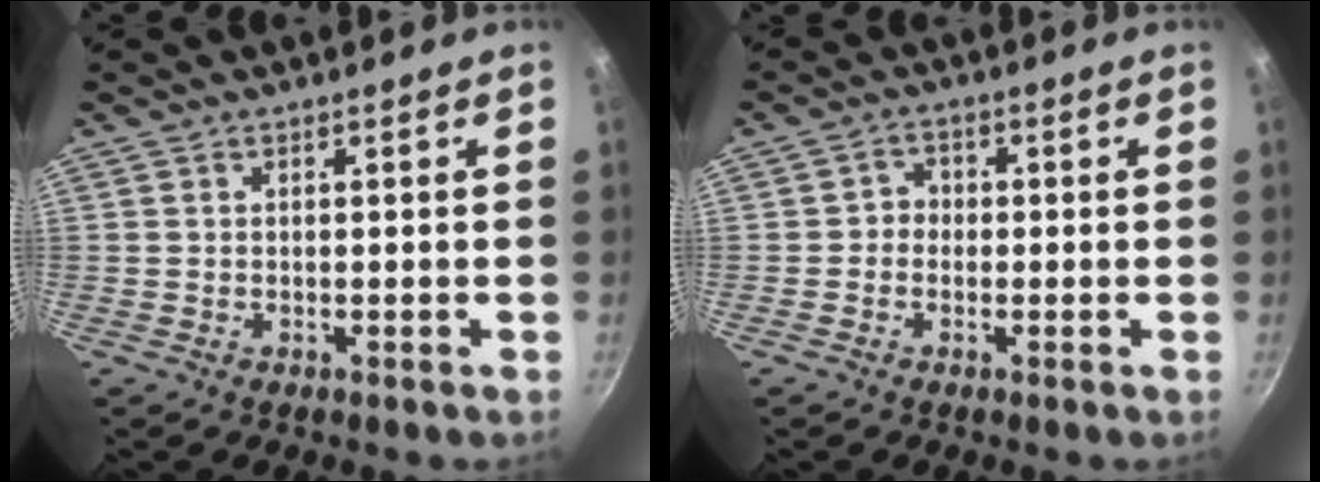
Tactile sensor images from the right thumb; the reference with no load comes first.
{"total": 2.7, "force": [-0.6, 2.4, 0.9], "torque": [0.007, 0.011, -0.016]}